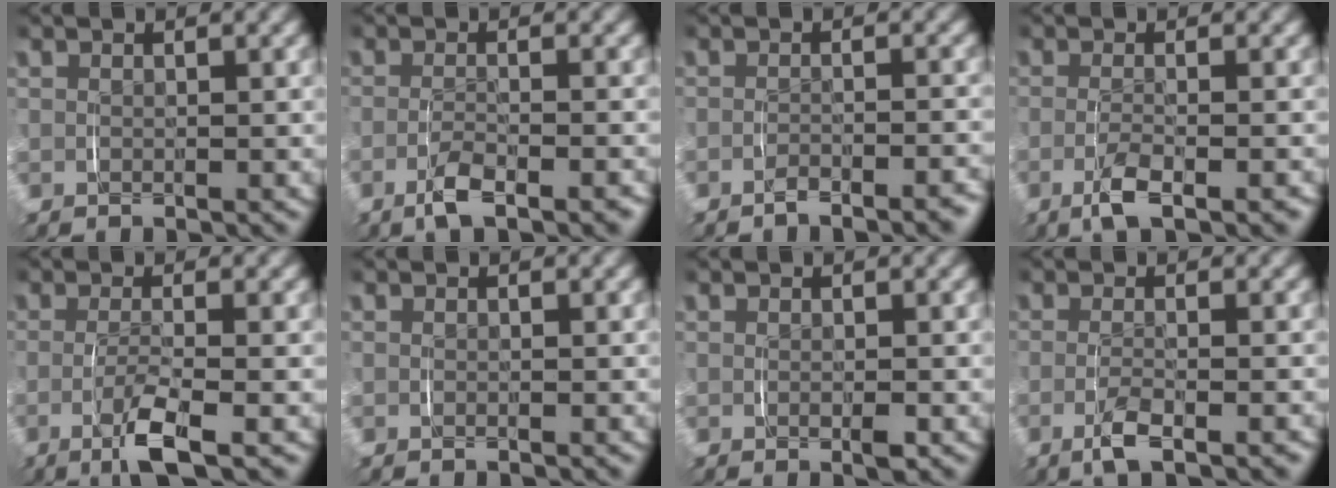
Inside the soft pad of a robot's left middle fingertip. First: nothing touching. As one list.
[{"total": 2.6, "force": [-1.5, 0.5, 2.0], "torque": [-0.041, -0.004, -0.027]}, {"total": 2.3, "force": [-2.0, 0.1, 1.1], "torque": [-0.017, 0.005, -0.037]}, {"total": 2.7, "force": [-1.2, 0.4, 2.4], "torque": [-0.051, -0.009, -0.019]}, {"total": 3.7, "force": [-1.4, 0.4, 3.5], "torque": [-0.065, -0.010, -0.023]}, {"total": 0.0}, {"total": 0.8, "force": [-0.2, 0.2, 0.8], "torque": [-0.013, -0.002, -0.002]}, {"total": 2.4, "force": [-1.1, 0.4, 2.0], "torque": [-0.044, -0.006, -0.018]}]